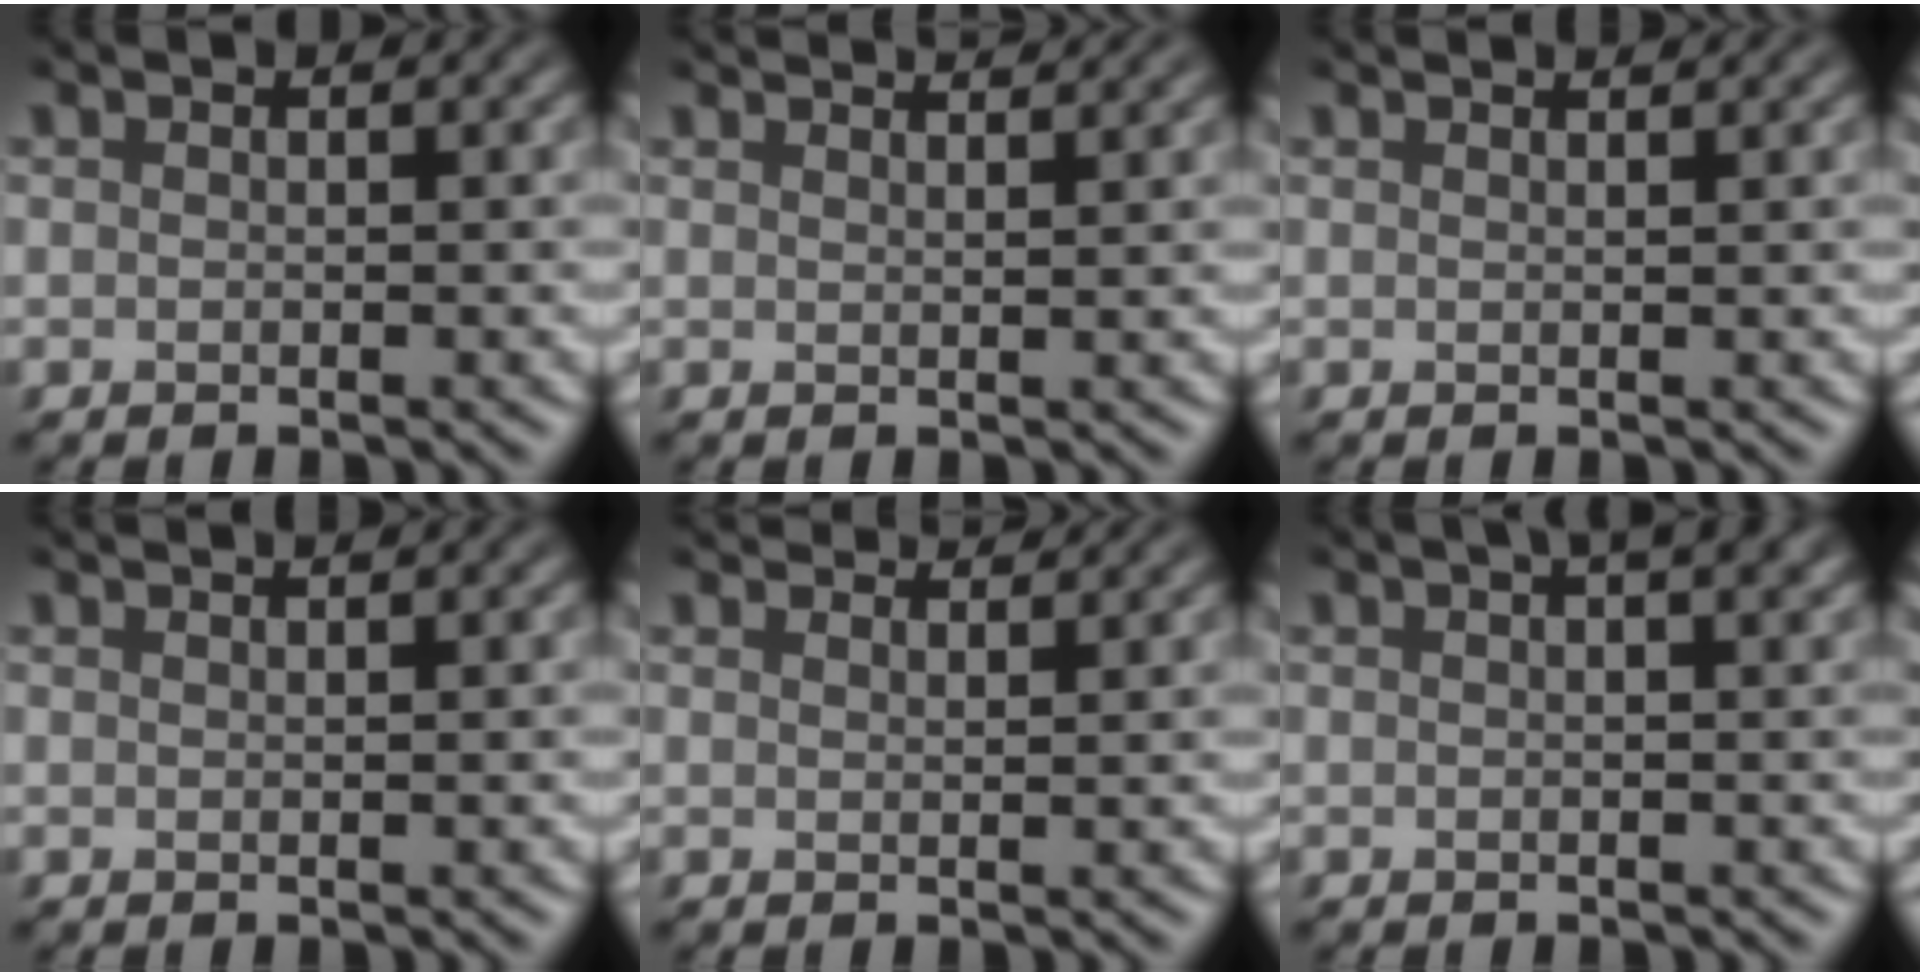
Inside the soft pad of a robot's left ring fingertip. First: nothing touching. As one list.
[{"total": 4.0, "force": [3.5, 1.1, 1.8], "torque": [-0.002, 0.020, 0.016]}, {"total": 2.1, "force": [1.8, 0.5, 0.8], "torque": [-0.005, 0.004, 0.006]}, {"total": 2.3, "force": [1.7, 0.9, 1.3], "torque": [0.001, 0.005, -0.005]}, {"total": 4.2, "force": [4.0, 0.6, 1.3], "torque": [-0.014, 0.005, 0.039]}, {"total": 4.4, "force": [2.3, 1.7, 3.4], "torque": [-0.017, 0.016, 0.004]}]